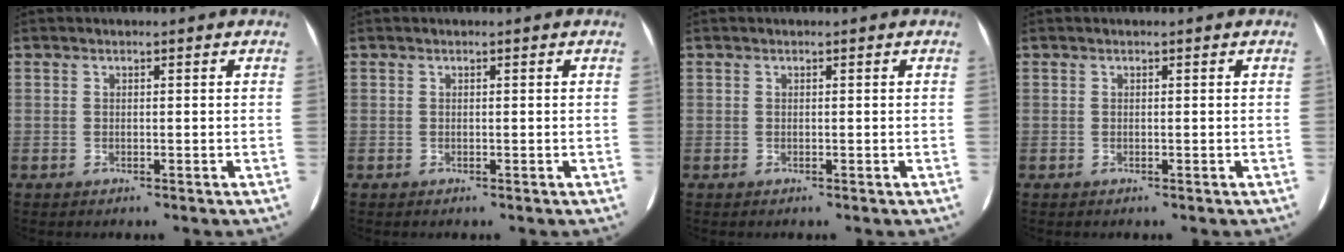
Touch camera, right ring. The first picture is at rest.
{"total": 0.0}
{"total": 0.0}
{"total": 0.0}